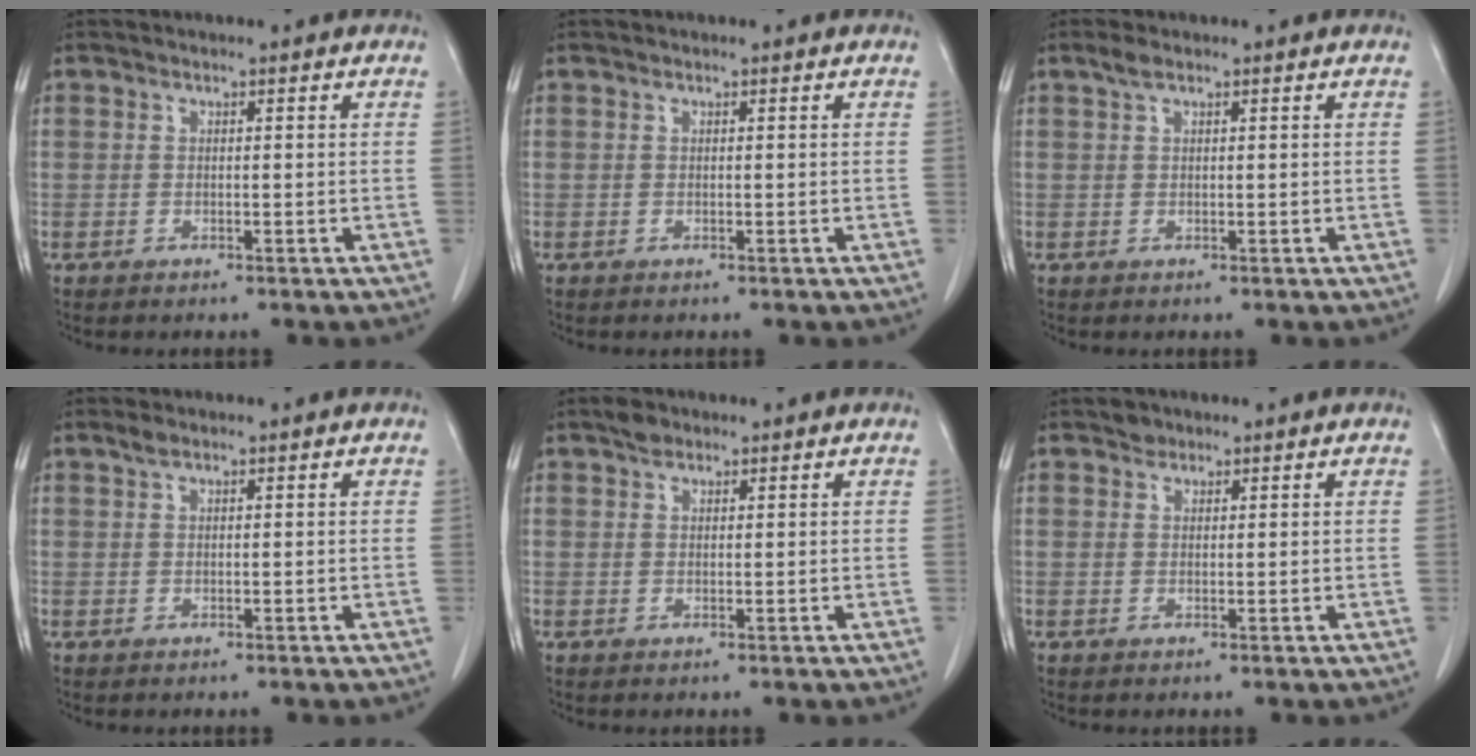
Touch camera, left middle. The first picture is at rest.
{"total": 0.0}
{"total": 1.5, "force": [1.0, 0.3, 1.0], "torque": [-0.026, 0.011, 0.022]}
{"total": 1.0, "force": [0.8, 0.2, 0.6], "torque": [-0.016, 0.007, 0.017]}
{"total": 1.7, "force": [1.2, 0.9, 0.6], "torque": [-0.016, 0.008, 0.021]}
{"total": 1.2, "force": [0.9, 0.8, 0.1], "torque": [0.001, 0.003, 0.013]}